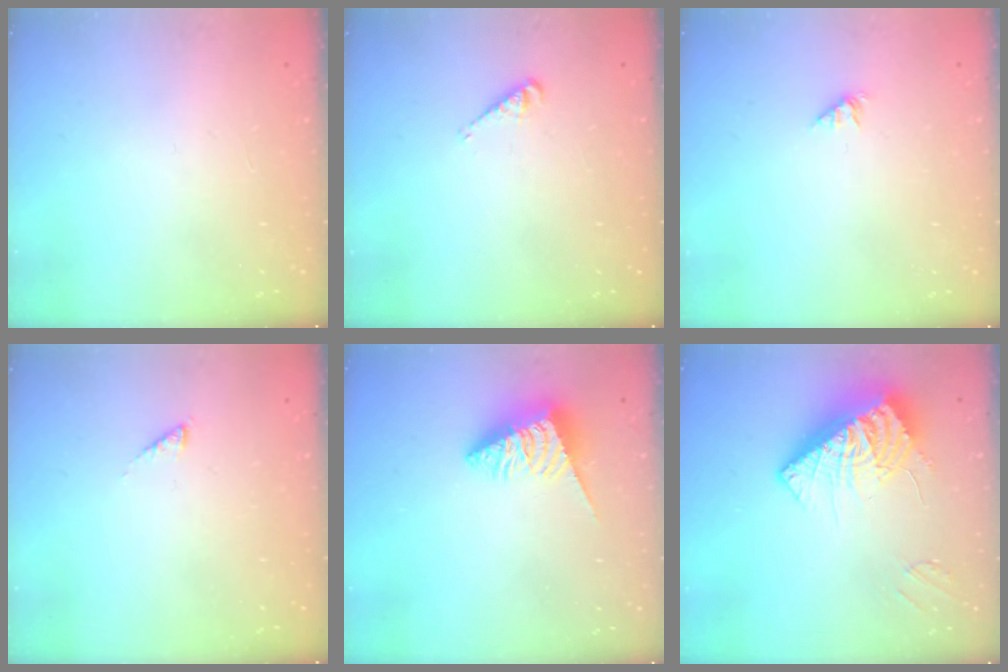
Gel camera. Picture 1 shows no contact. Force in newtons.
{"total": 3.7, "press": 3.7, "slide": 0.5}
{"total": 1.0, "press": 1.0, "slide": 0.2}
{"total": 1.2, "press": 1.2, "slide": 0.3}
{"total": 3.7, "press": 3.7, "slide": 0.1}
{"total": 15.5, "press": 15.4, "slide": 1.8}